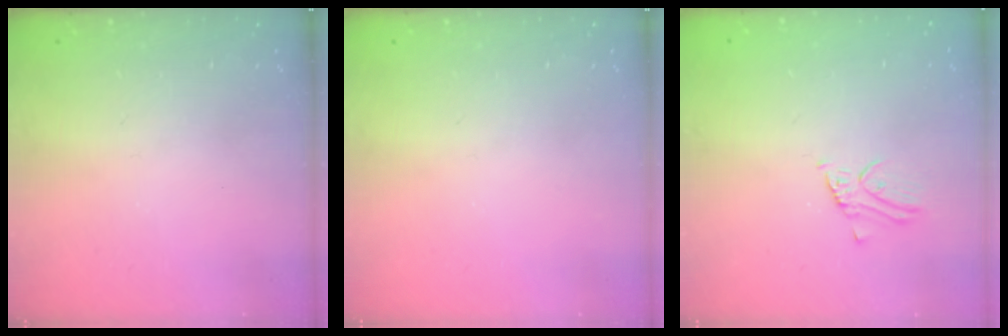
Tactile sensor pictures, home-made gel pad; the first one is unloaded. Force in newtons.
{"total": 0.0}
{"total": 2.2, "press": 2.2, "slide": 0.1}